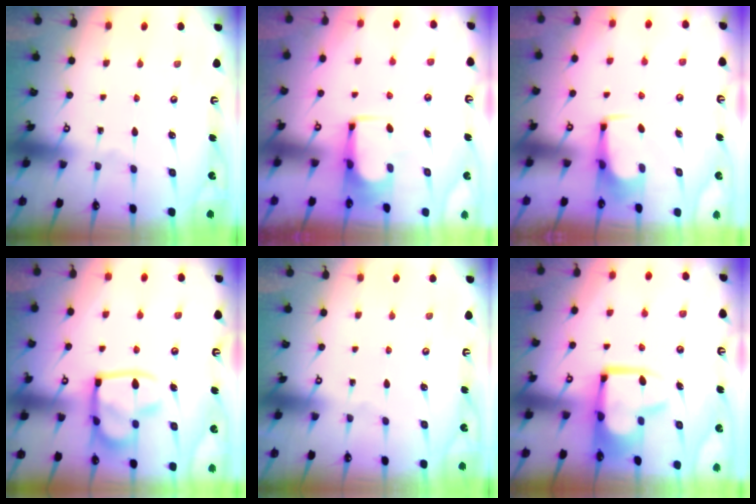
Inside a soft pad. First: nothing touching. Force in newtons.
{"total": 0.9, "press": 0.9, "slide": 0.0}
{"total": 0.0}
{"total": 16.5, "press": 16.4, "slide": 1.8}
{"total": 0.0}
{"total": 3.5, "press": 3.4, "slide": 0.8}